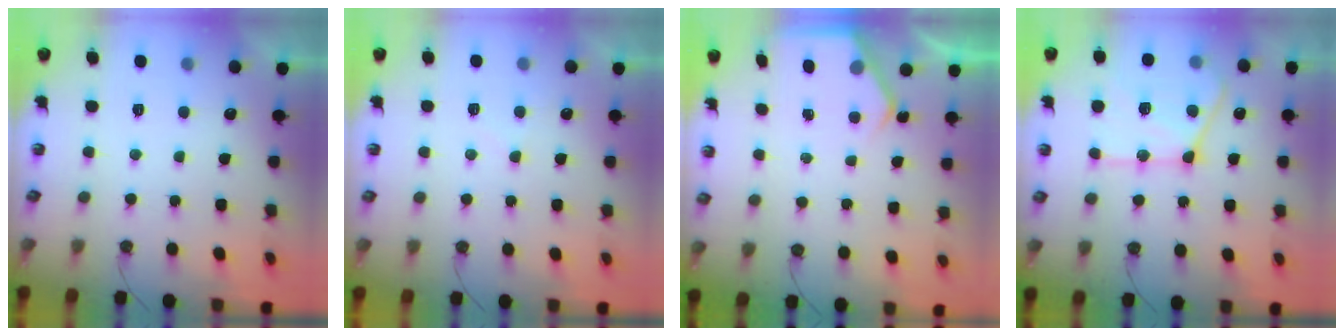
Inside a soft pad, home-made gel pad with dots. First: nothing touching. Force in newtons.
{"total": 3.6, "press": 3.6, "slide": 0.5}
{"total": 3.7, "press": 3.6, "slide": 0.5}
{"total": 19.4, "press": 19.2, "slide": 2.1}